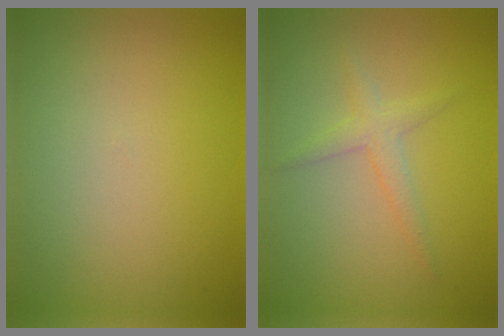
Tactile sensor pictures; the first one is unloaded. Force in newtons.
{"total": 1.8, "press": 1.8, "slide": 0.0}